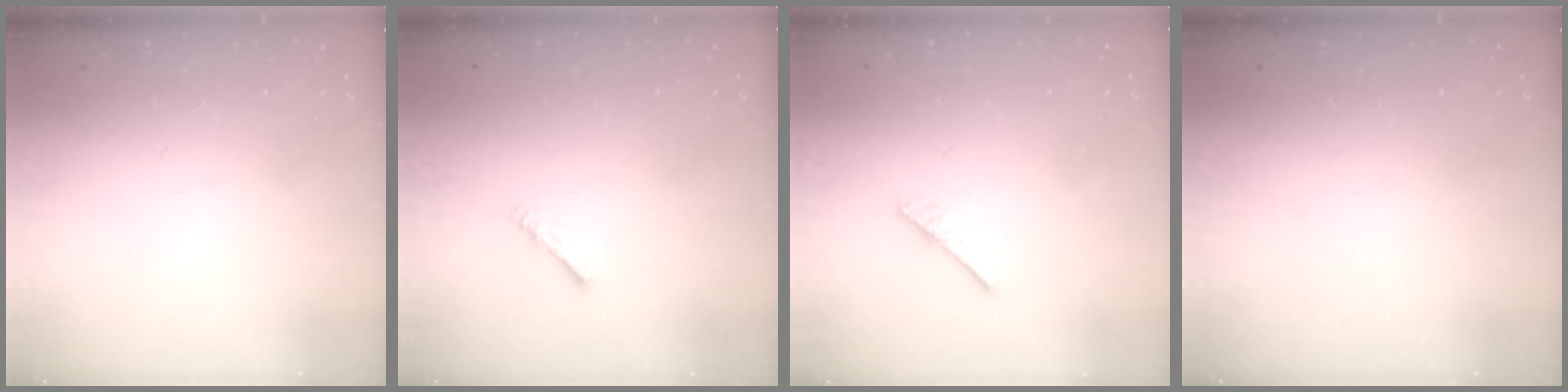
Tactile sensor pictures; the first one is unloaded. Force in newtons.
{"total": 1.4, "press": 1.3, "slide": 0.3}
{"total": 4.2, "press": 4.2, "slide": 0.4}
{"total": 0.0}